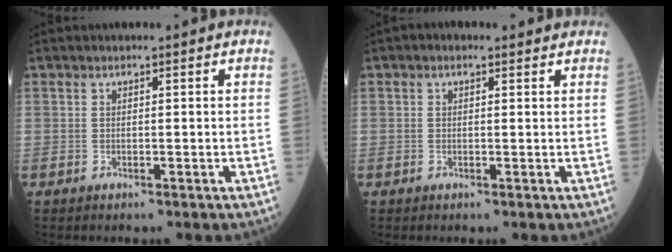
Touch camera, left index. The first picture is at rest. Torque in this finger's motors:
{"motor_torque": [0.41, -0.53, -0.05, 0.00]}